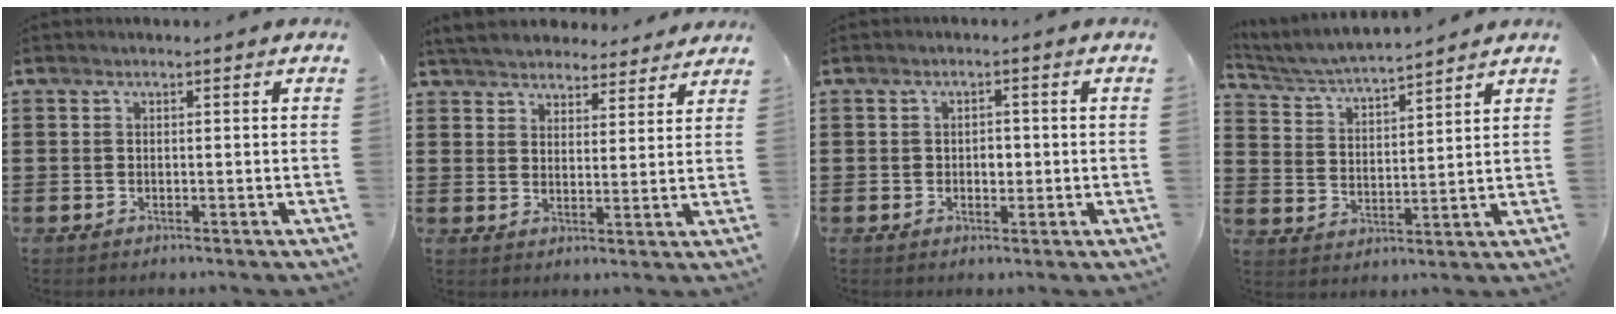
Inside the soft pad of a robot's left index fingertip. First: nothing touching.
{"total": 4.7, "force": [4.6, 0.9, 0.4], "torque": [-0.029, -0.018, 0.083]}
{"total": 1.5, "force": [-0.2, 1.2, 0.9], "torque": [-0.011, 0.004, -0.007]}
{"total": 4.4, "force": [4.3, 0.0, 0.9], "torque": [-0.040, -0.030, 0.070]}